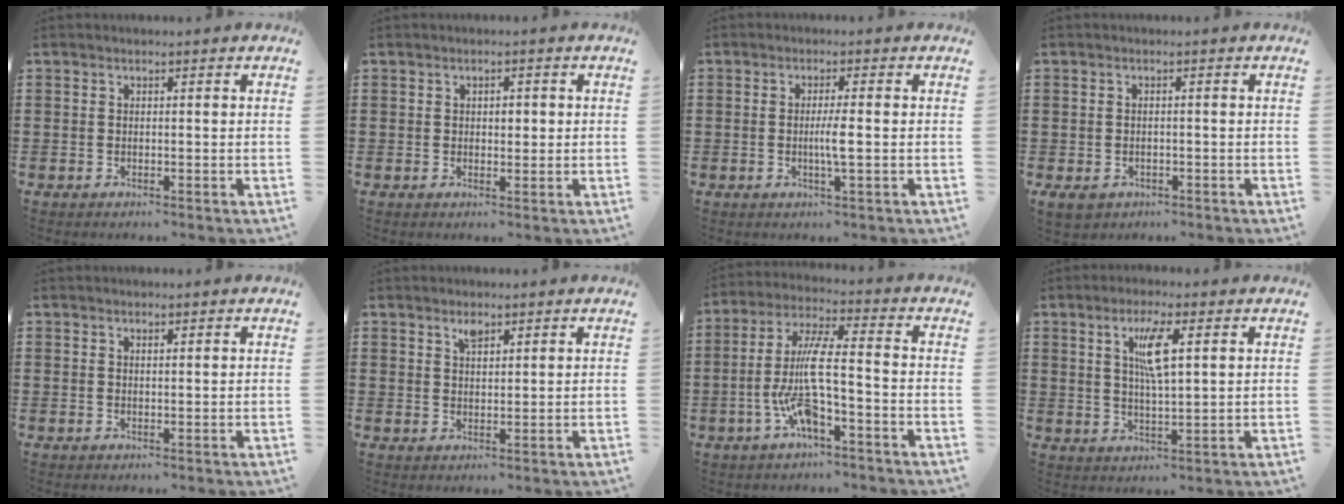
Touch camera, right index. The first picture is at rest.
{"total": 1.6, "force": [0.2, 1.0, 1.3], "torque": [-0.017, 0.006, -0.001]}
{"total": 3.1, "force": [-0.4, 0.0, 3.1], "torque": [-0.054, -0.005, -0.010]}
{"total": 1.4, "force": [-0.8, 0.9, 0.7], "torque": [-0.018, 0.001, -0.019]}
{"total": 0.5, "force": [0.4, 0.2, 0.3], "torque": [-0.008, 0.001, 0.007]}
{"total": 2.0, "force": [1.5, 0.7, 1.1], "torque": [-0.025, 0.003, 0.027]}
{"total": 10.2, "force": [-3.2, 1.8, 9.5], "torque": [-0.210, -0.011, -0.065]}
{"total": 5.8, "force": [1.9, 1.3, 5.3], "torque": [-0.111, 0.009, 0.029]}